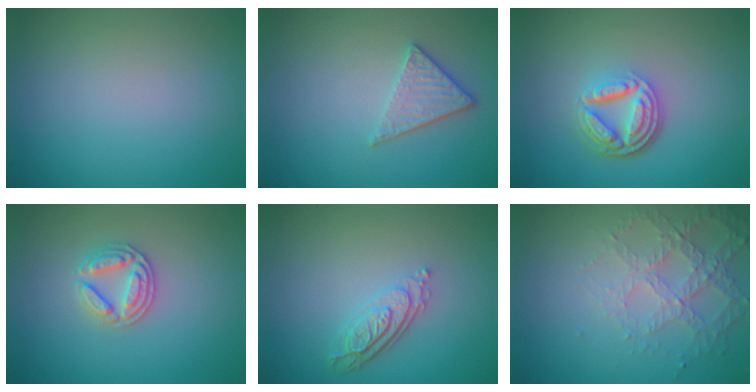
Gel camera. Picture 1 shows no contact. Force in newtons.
{"total": 2.8, "press": 2.4, "slide": 1.3}
{"total": 5.1, "press": 3.6, "slide": 3.6}
{"total": 2.8, "press": 2.7, "slide": 0.7}
{"total": 3.6, "press": 2.6, "slide": 2.5}
{"total": 4.3, "press": 3.2, "slide": 2.9}